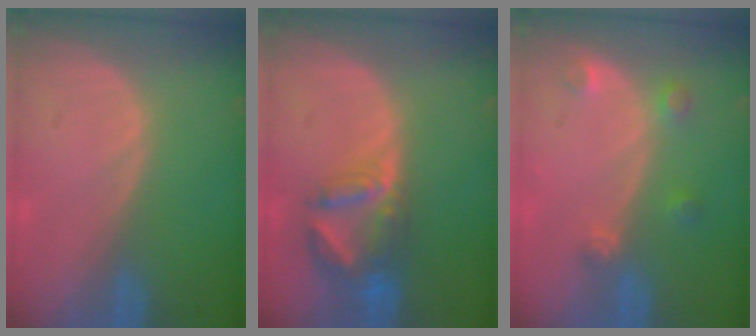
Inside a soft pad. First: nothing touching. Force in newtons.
{"total": 7.1, "press": 6.4, "slide": 3.2}
{"total": 2.7, "press": 2.7, "slide": 0.3}